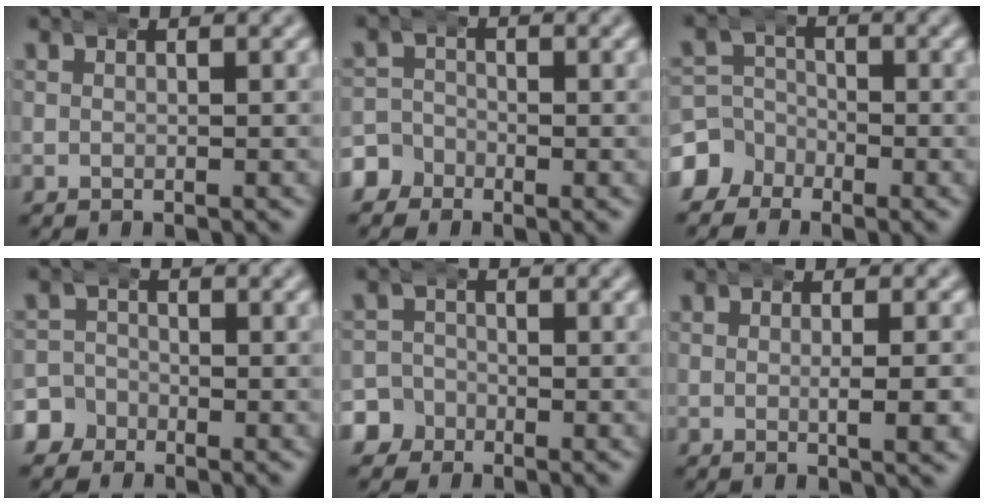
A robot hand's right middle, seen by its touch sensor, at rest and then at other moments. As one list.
[{"total": 3.3, "force": [-1.8, 2.7, 0.6], "torque": [-0.019, -0.005, -0.039]}, {"total": 5.5, "force": [-2.7, 4.6, 1.4], "torque": [-0.043, -0.021, -0.049]}, {"total": 3.6, "force": [-1.9, 3.1, 0.6], "torque": [-0.020, -0.006, -0.040]}, {"total": 4.2, "force": [-1.9, 3.6, 0.7], "torque": [-0.024, -0.009, -0.042]}, {"total": 1.9, "force": [-0.1, 0.1, 1.9], "torque": [-0.034, -0.005, -0.004]}]